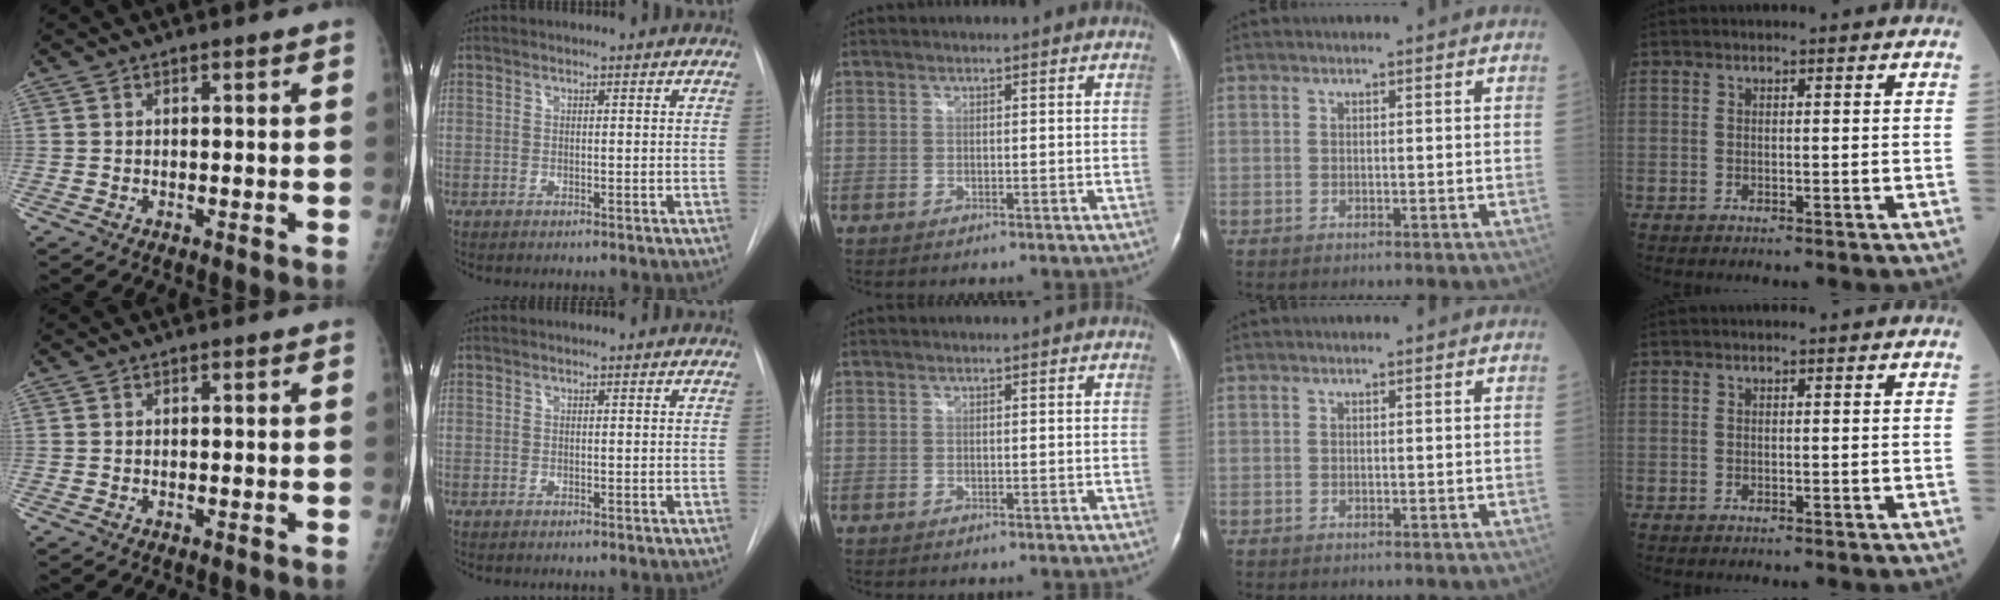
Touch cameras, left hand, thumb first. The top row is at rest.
{}